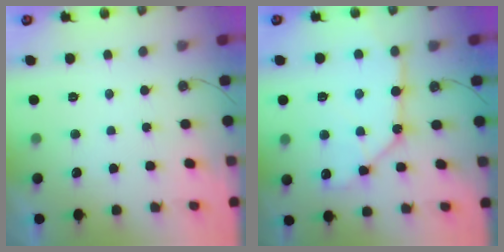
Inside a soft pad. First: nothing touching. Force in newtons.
{"total": 12.1, "press": 12.0, "slide": 1.4}